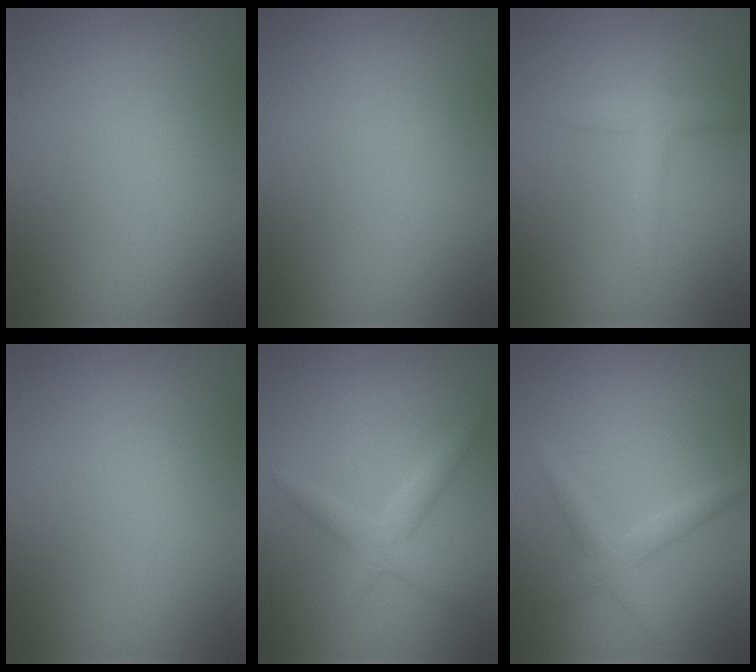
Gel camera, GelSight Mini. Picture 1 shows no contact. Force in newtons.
{"total": 0.0}
{"total": 2.2, "press": 2.2, "slide": 0.1}
{"total": 0.0}
{"total": 1.7, "press": 1.7, "slide": 0.2}
{"total": 2.1, "press": 2.1, "slide": 0.1}